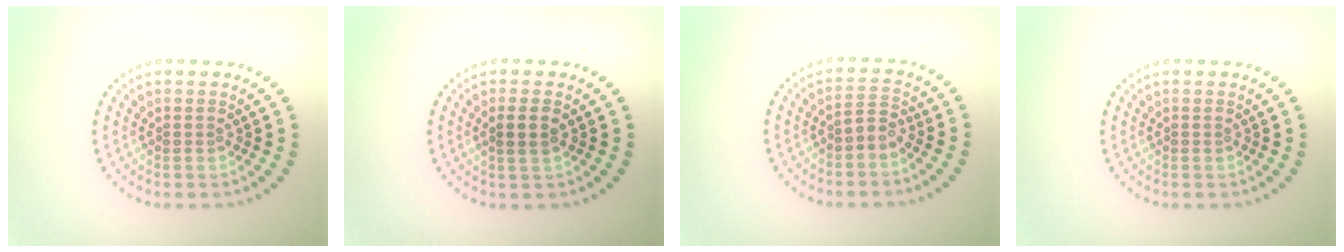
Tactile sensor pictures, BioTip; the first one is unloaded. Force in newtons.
{"total": 1.7, "press": 1.5, "slide": 0.7}
{"total": 1.4, "press": 1.1, "slide": 0.8}
{"total": 0.0}